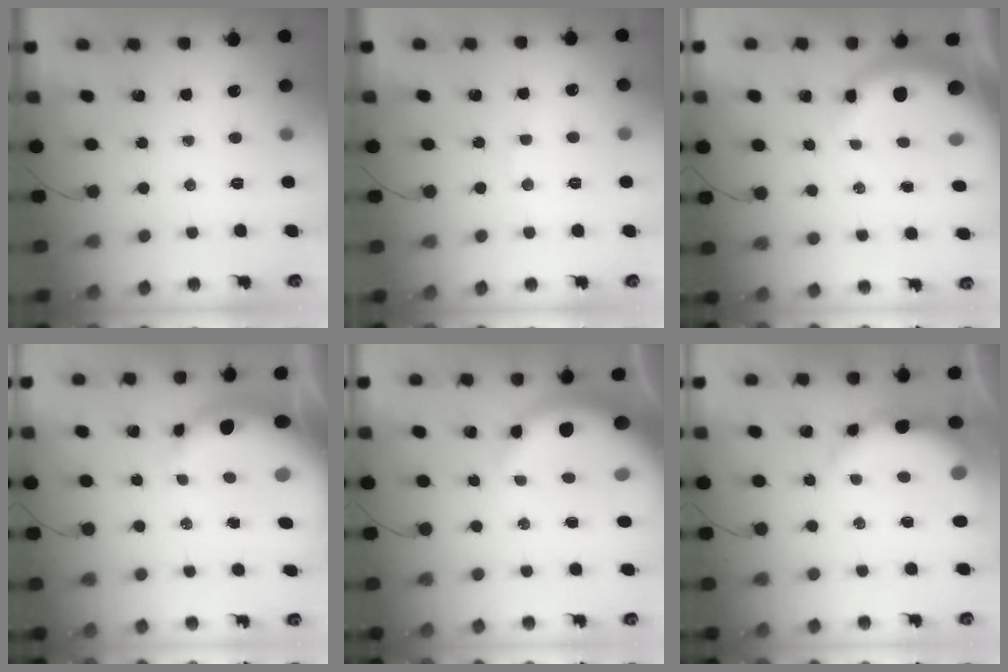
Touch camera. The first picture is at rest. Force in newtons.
{"total": 4.9, "press": 4.8, "slide": 0.9}
{"total": 8.3, "press": 8.2, "slide": 1.4}
{"total": 10.1, "press": 9.8, "slide": 2.6}
{"total": 10.0, "press": 9.8, "slide": 2.0}
{"total": 8.7, "press": 8.5, "slide": 1.8}